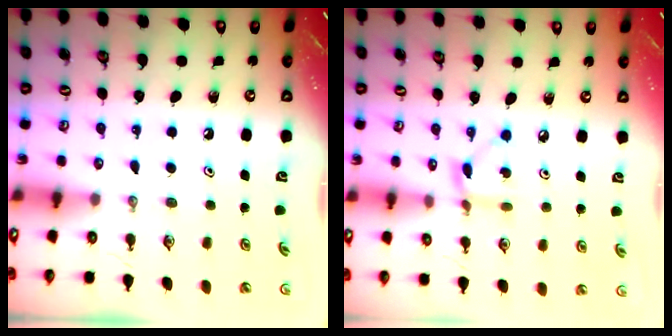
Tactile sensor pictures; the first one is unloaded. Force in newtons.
{"total": 2.8, "press": 2.8, "slide": 0.1}